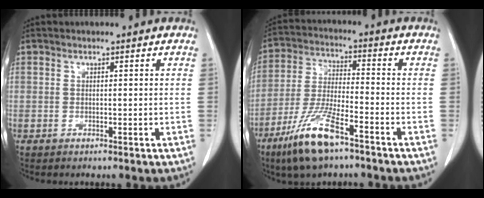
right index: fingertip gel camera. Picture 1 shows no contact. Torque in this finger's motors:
{"motor_torque": [1.29, -0.85, 0.50, 0.16]}